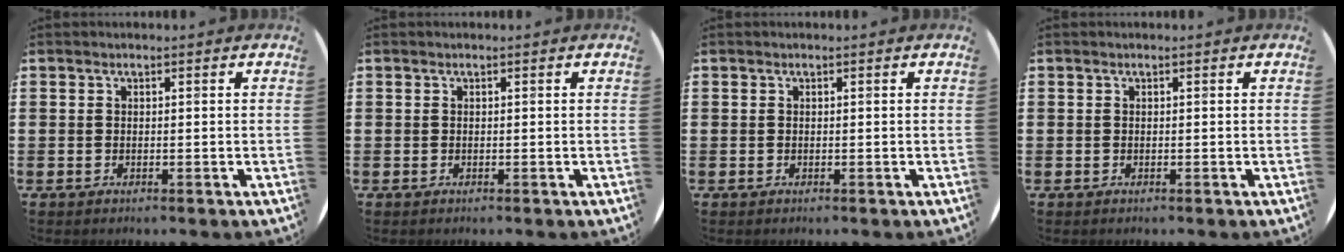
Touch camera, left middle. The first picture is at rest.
{"total": 0.0}
{"total": 0.0}
{"total": 0.0}